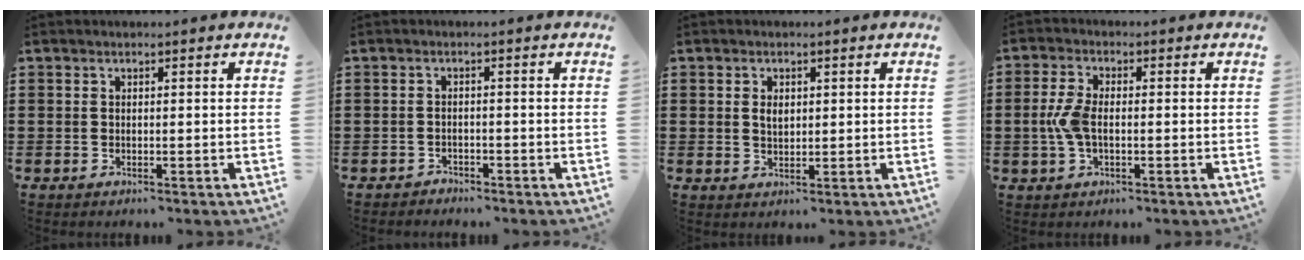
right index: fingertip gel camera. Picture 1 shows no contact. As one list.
[{"total": 1.4, "force": [-1.3, 0.3, -0.2], "torque": [-0.002, 0.003, -0.031]}, {"total": 2.0, "force": [0.5, 1.2, 1.5], "torque": [-0.031, 0.006, 0.008]}, {"total": 4.8, "force": [-0.6, 2.3, 4.1], "torque": [-0.104, -0.005, -0.018]}]